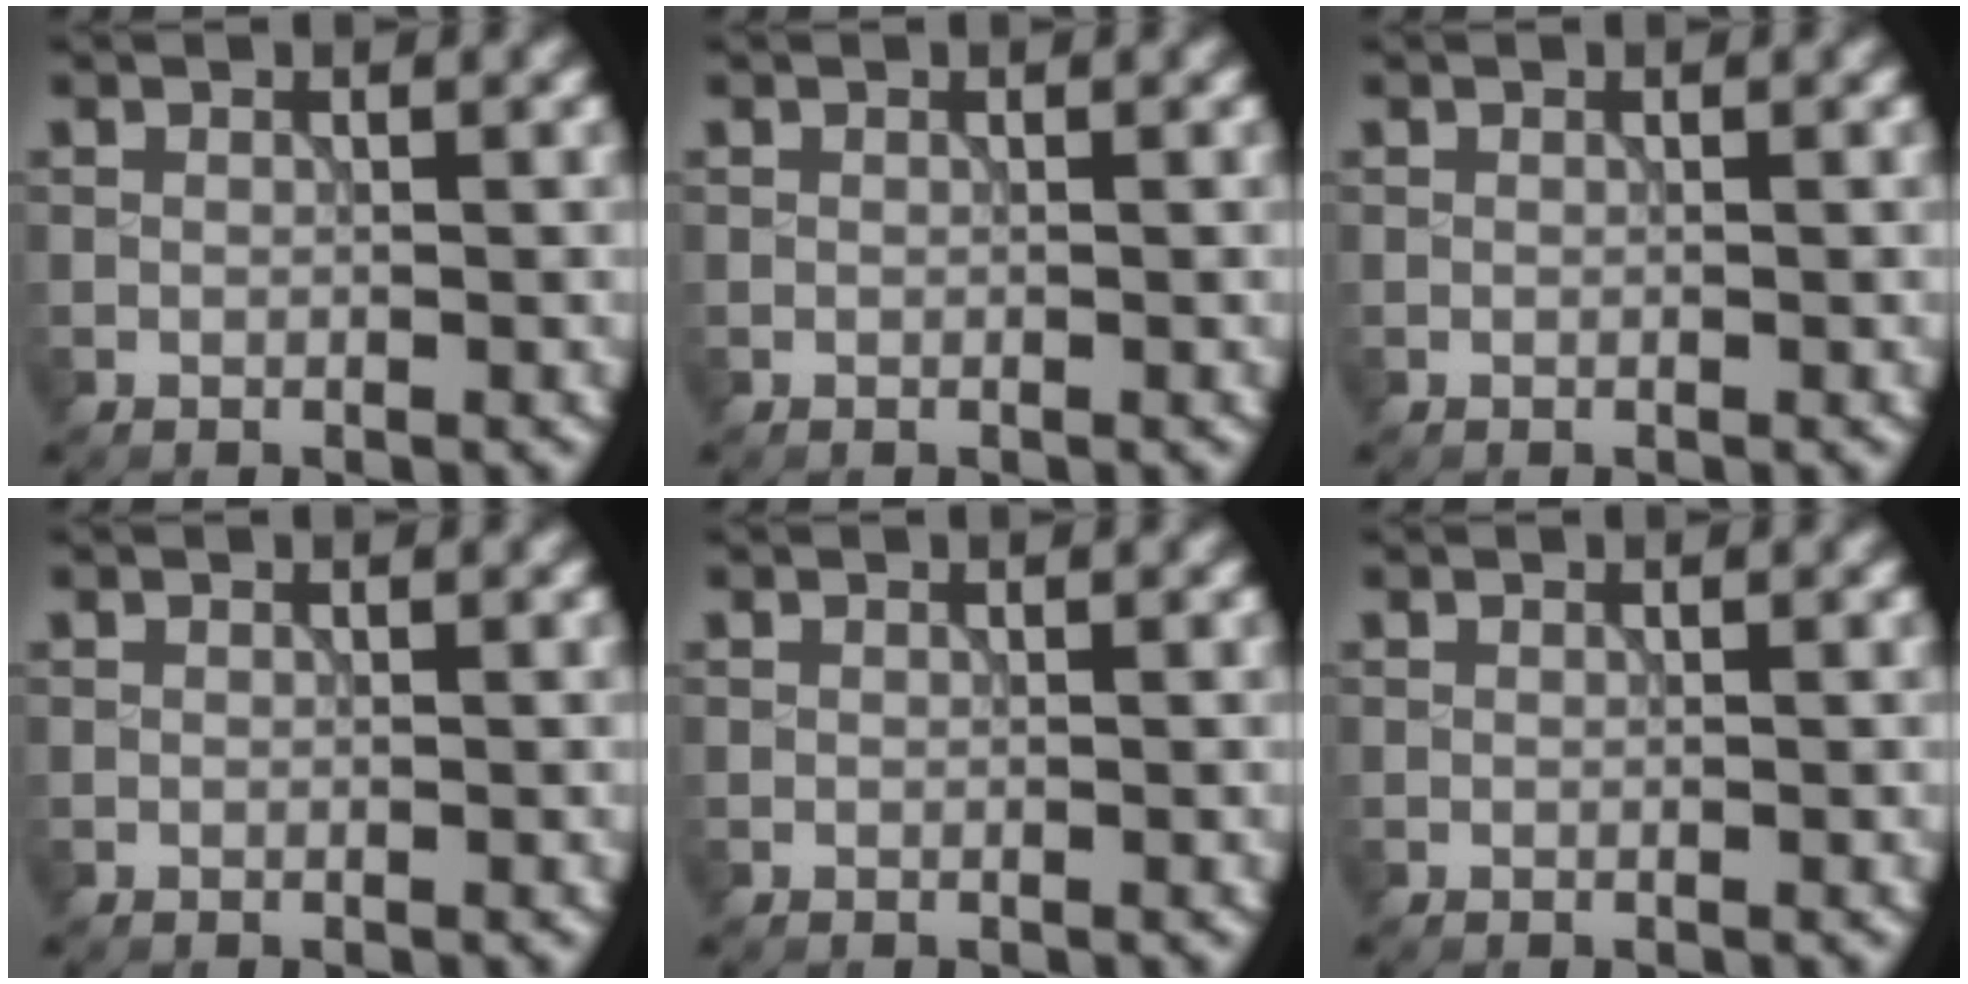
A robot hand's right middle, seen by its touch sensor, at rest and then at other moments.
{"total": 0.0}
{"total": 0.0}
{"total": 0.0}
{"total": 0.0}
{"total": 0.0}